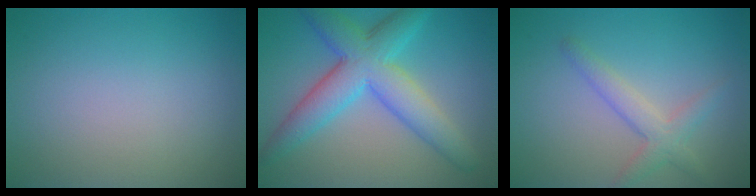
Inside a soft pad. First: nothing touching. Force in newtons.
{"total": 7.3, "press": 7.3, "slide": 0.1}
{"total": 2.7, "press": 2.7, "slide": 0.1}